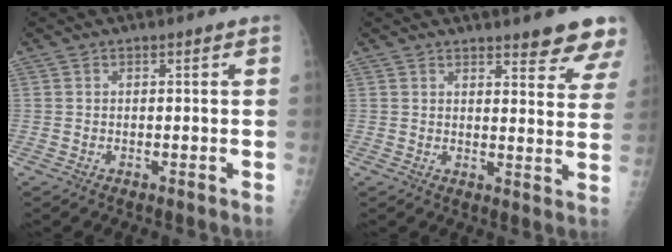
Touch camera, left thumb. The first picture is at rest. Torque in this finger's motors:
{"motor_torque": [1.21, 0.55, 0.43, -0.48, 0.00]}